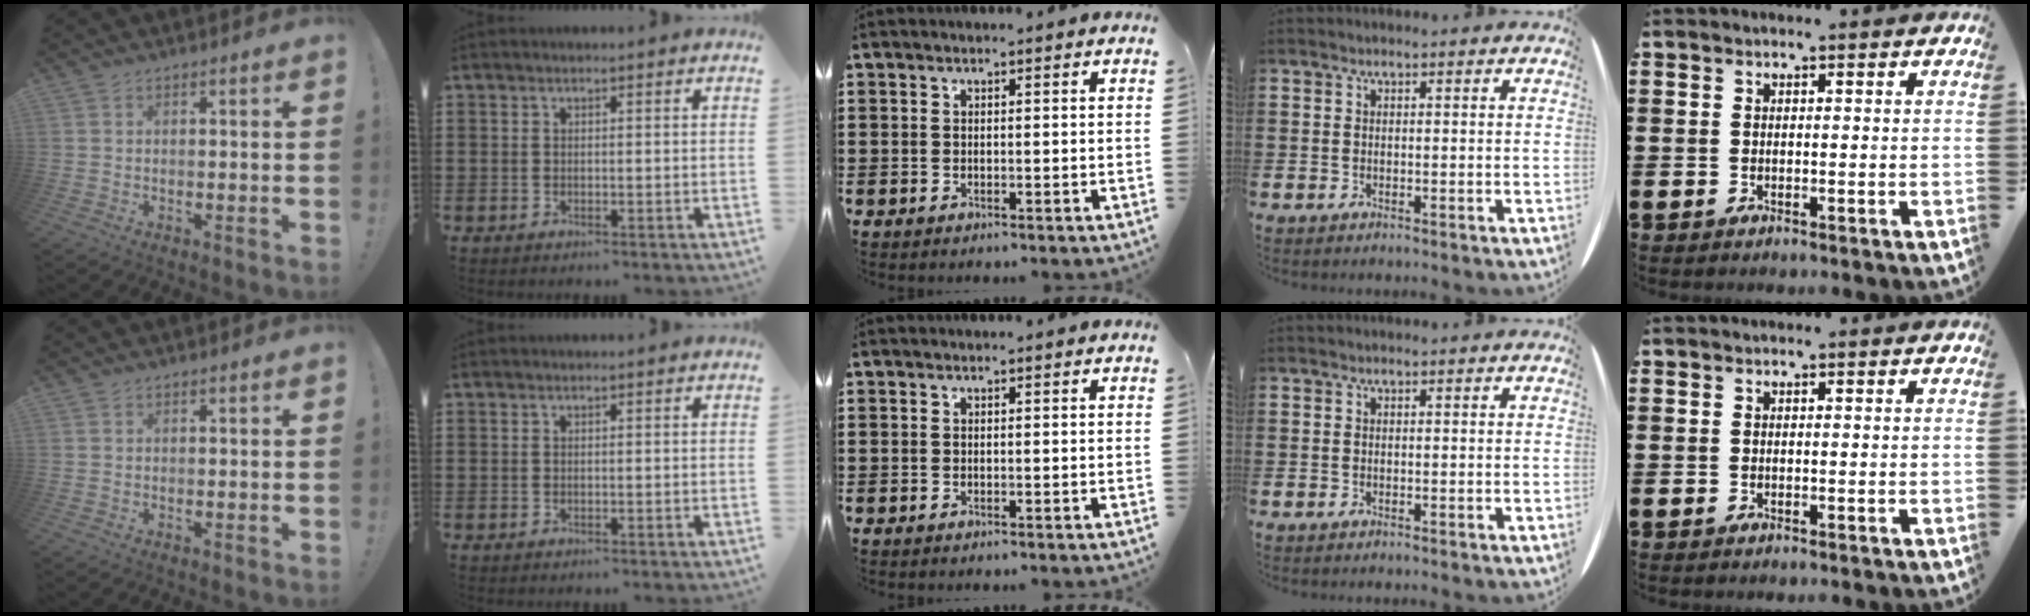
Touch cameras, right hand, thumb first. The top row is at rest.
{}